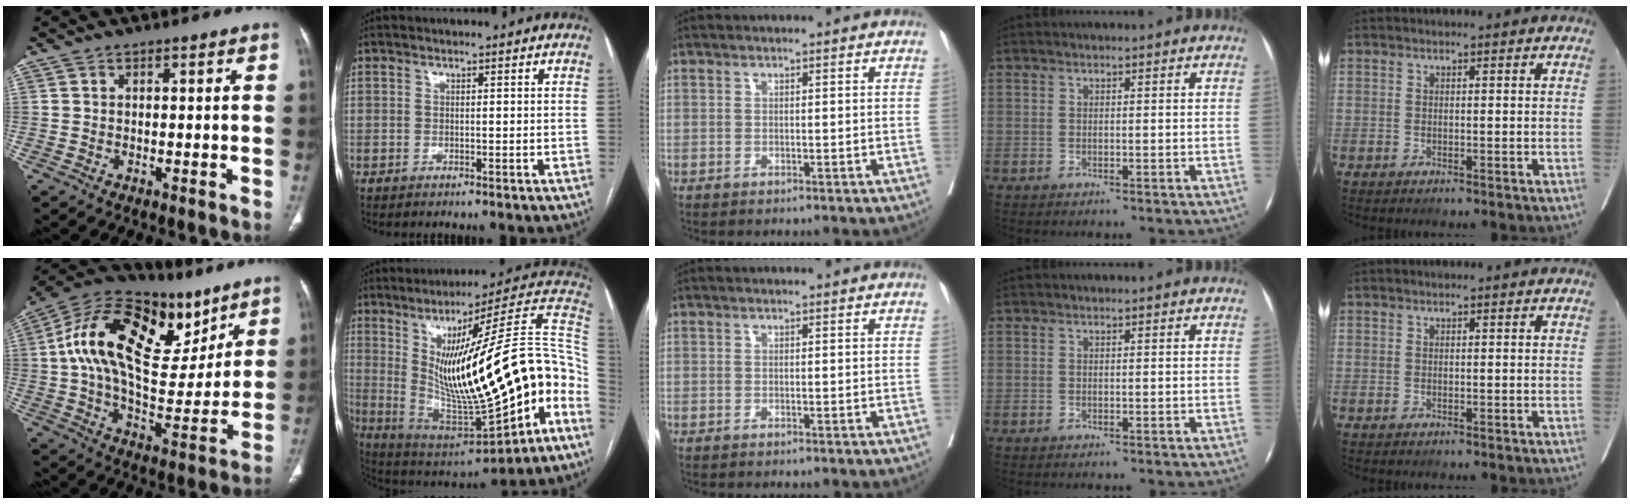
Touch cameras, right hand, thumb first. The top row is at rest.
{"thumb": {"total": 26.6, "force": [10.9, 14.2, 19.7], "torque": [-0.299, -0.003, 0.179]}, "index": {"total": 29.1, "force": [-4.1, 5.6, 28.2], "torque": [-0.400, 0.014, -0.046]}}